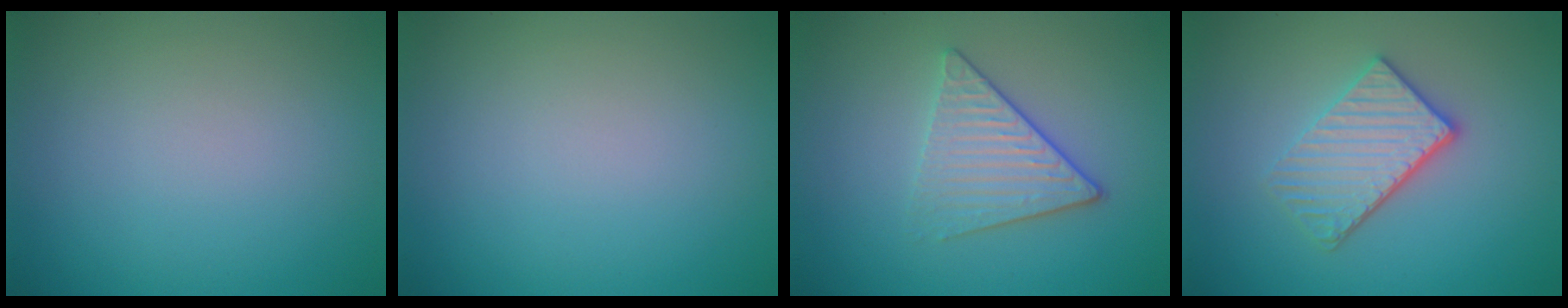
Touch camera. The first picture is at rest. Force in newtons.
{"total": 0.0}
{"total": 3.7, "press": 3.1, "slide": 2.0}
{"total": 3.8, "press": 3.2, "slide": 2.0}